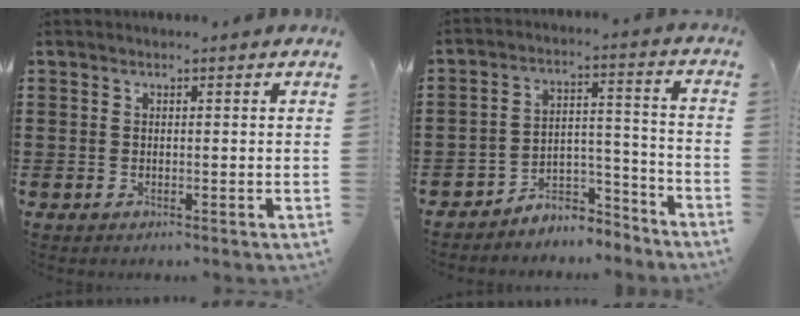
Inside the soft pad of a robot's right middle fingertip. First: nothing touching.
{"total": 5.5, "force": [-5.3, 1.6, 0.4], "torque": [-0.009, 0.012, -0.108]}